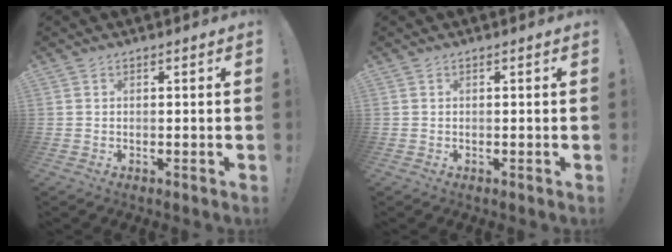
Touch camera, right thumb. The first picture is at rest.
{"total": 0.0}